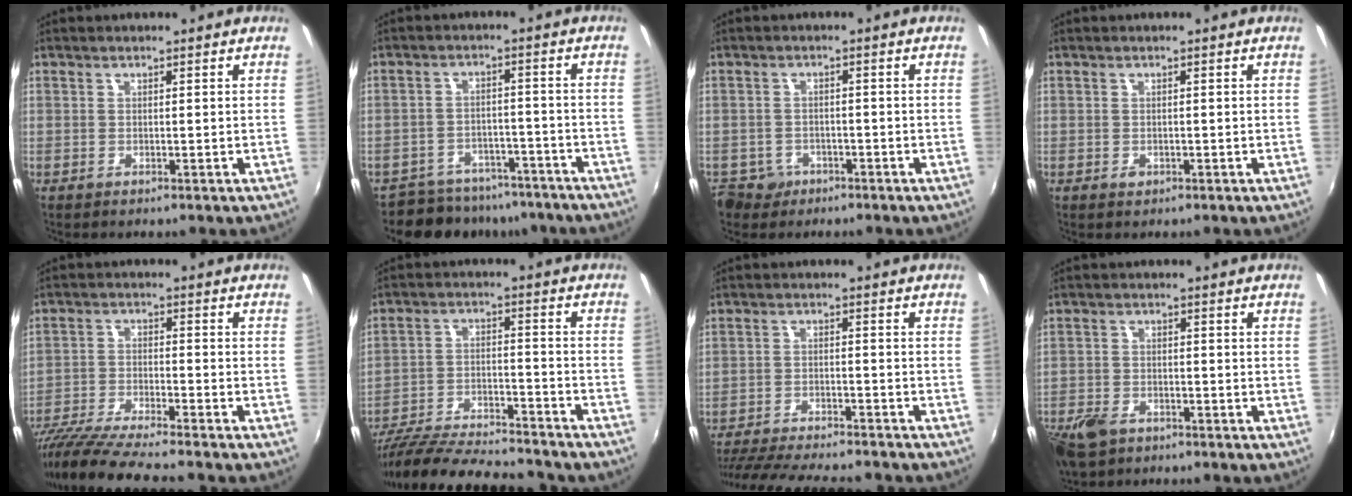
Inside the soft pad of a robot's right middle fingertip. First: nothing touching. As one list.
[{"total": 11.5, "force": [-9.7, 5.3, 3.1], "torque": [-0.073, 0.008, -0.131]}, {"total": 6.3, "force": [-3.3, 5.1, 1.5], "torque": [-0.056, 0.000, -0.051]}, {"total": 1.0, "force": [-0.5, 0.8, 0.4], "torque": [-0.005, -0.003, -0.008]}, {"total": 14.6, "force": [-12.8, 0.3, 7.0], "torque": [-0.152, -0.034, -0.229]}, {"total": 23.3, "force": [-20.0, 4.7, 11.0], "torque": [-0.208, -0.046, -0.309]}, {"total": 17.8, "force": [-15.7, 3.1, 7.9], "torque": [-0.158, -0.023, -0.237]}, {"total": 8.5, "force": [-5.7, 4.8, 4.1], "torque": [-0.116, -0.014, -0.107]}]